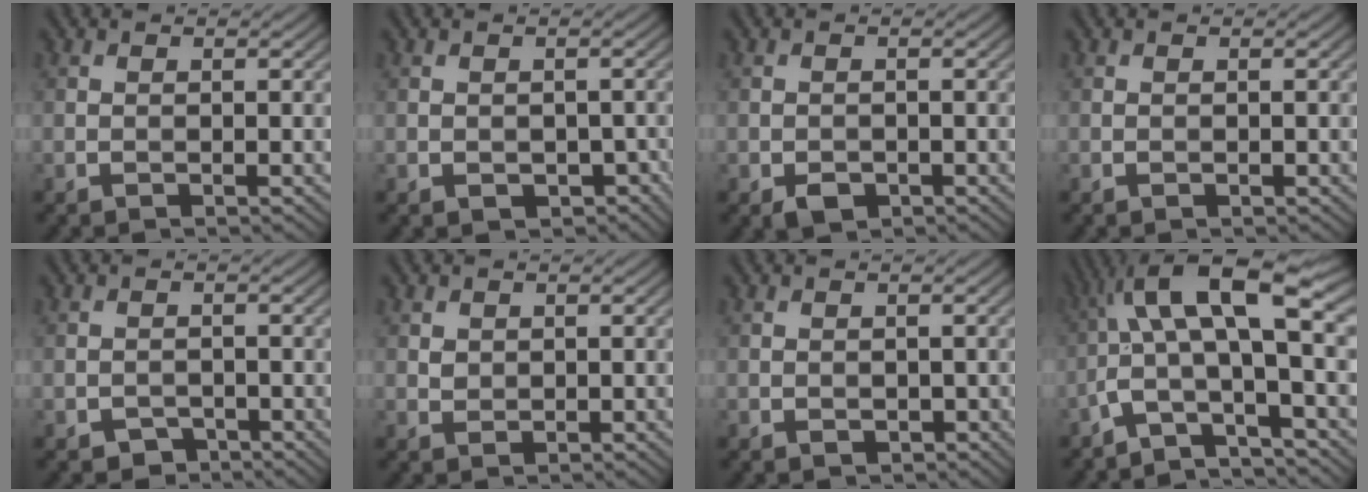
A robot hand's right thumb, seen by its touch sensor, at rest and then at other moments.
{"total": 2.3, "force": [-0.8, 1.8, 1.3], "torque": [-0.023, -0.013, -0.009]}
{"total": 1.9, "force": [-1.0, 1.3, 1.0], "torque": [-0.019, -0.007, -0.018]}
{"total": 0.0}
{"total": 1.8, "force": [-1.3, 1.2, 0.5], "torque": [-0.005, -0.002, -0.026]}
{"total": 1.2, "force": [0.6, 1.0, 0.4], "torque": [-0.013, -0.001, 0.013]}
{"total": 0.8, "force": [0.0, 0.7, 0.3], "torque": [-0.007, -0.007, 0.002]}
{"total": 11.9, "force": [0.1, 3.0, 11.5], "torque": [-0.204, 0.035, -0.015]}